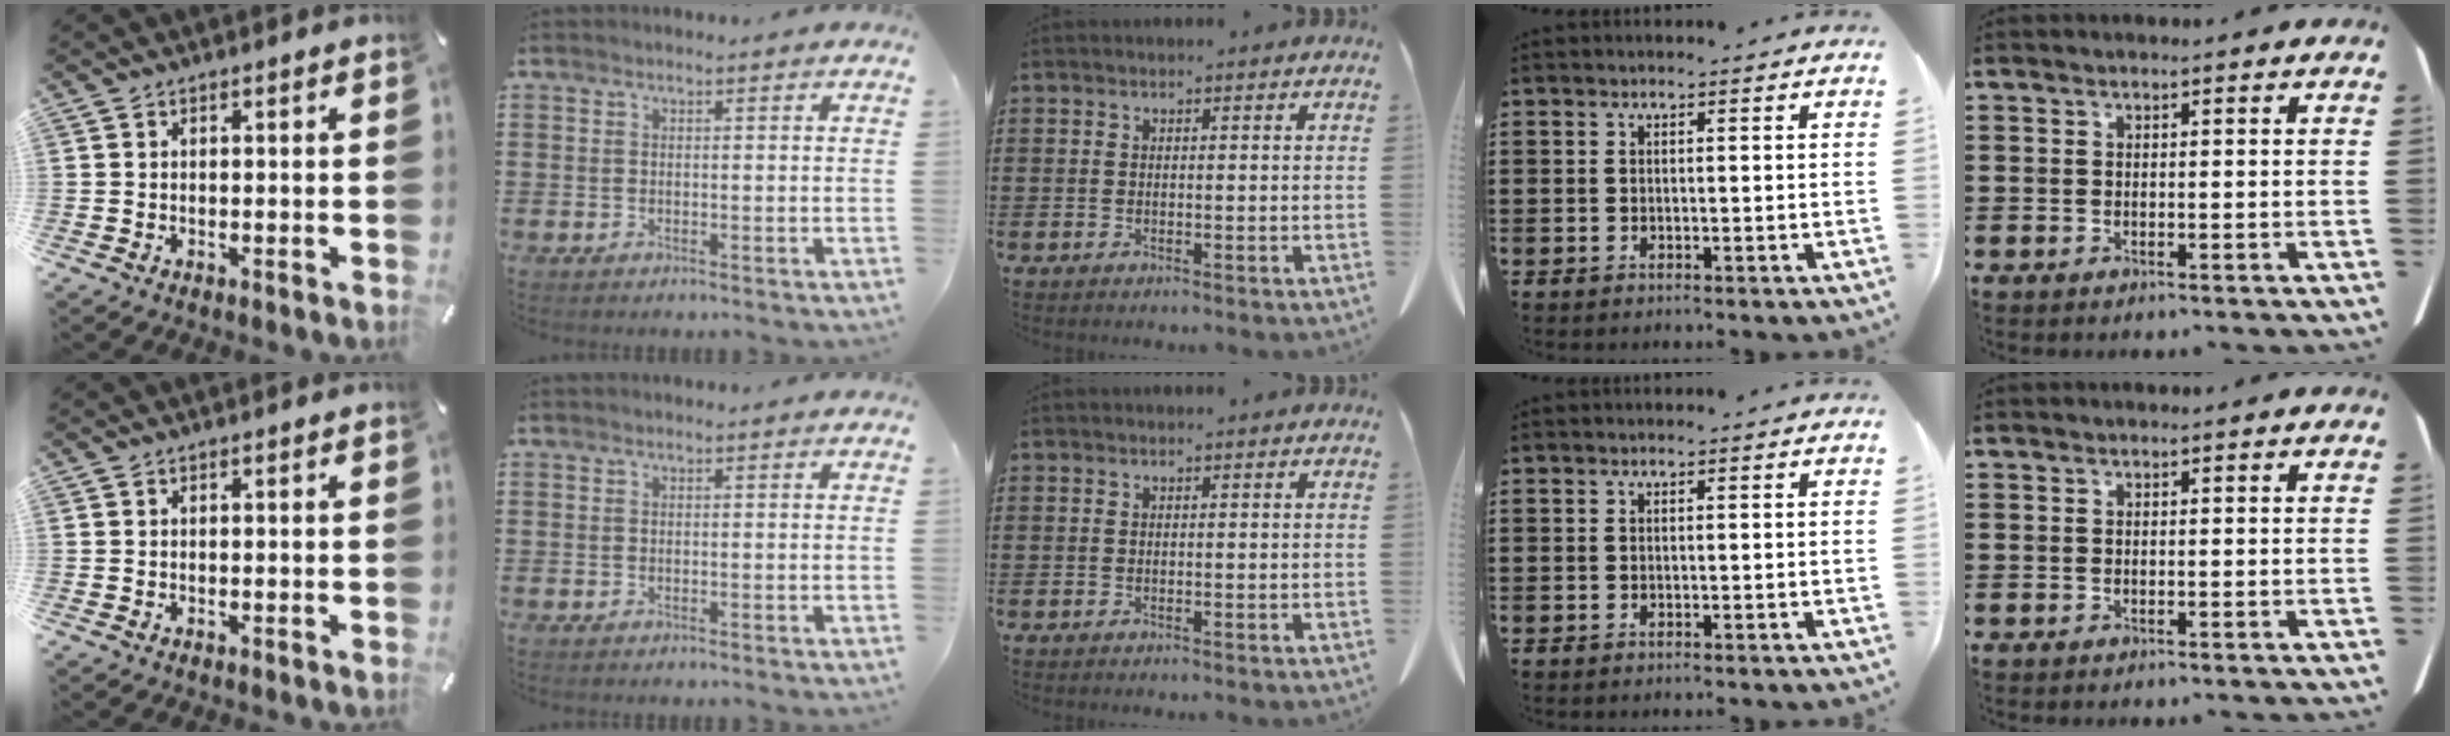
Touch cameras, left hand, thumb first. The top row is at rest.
{}